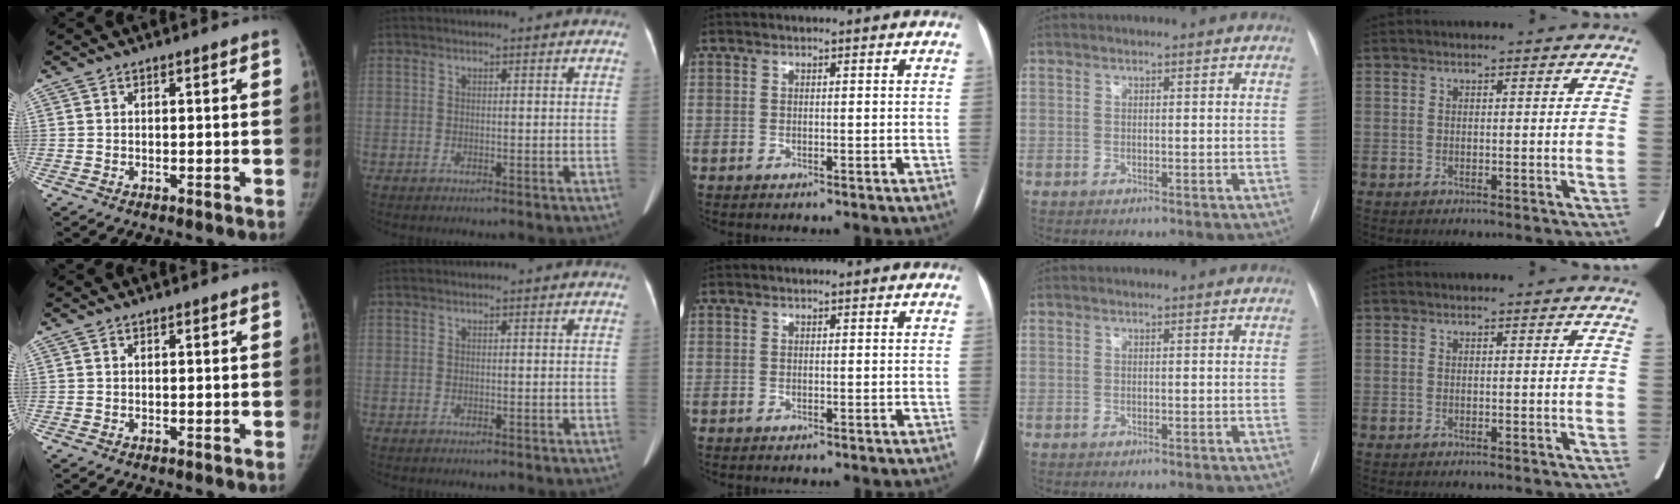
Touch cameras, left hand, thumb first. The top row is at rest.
{}